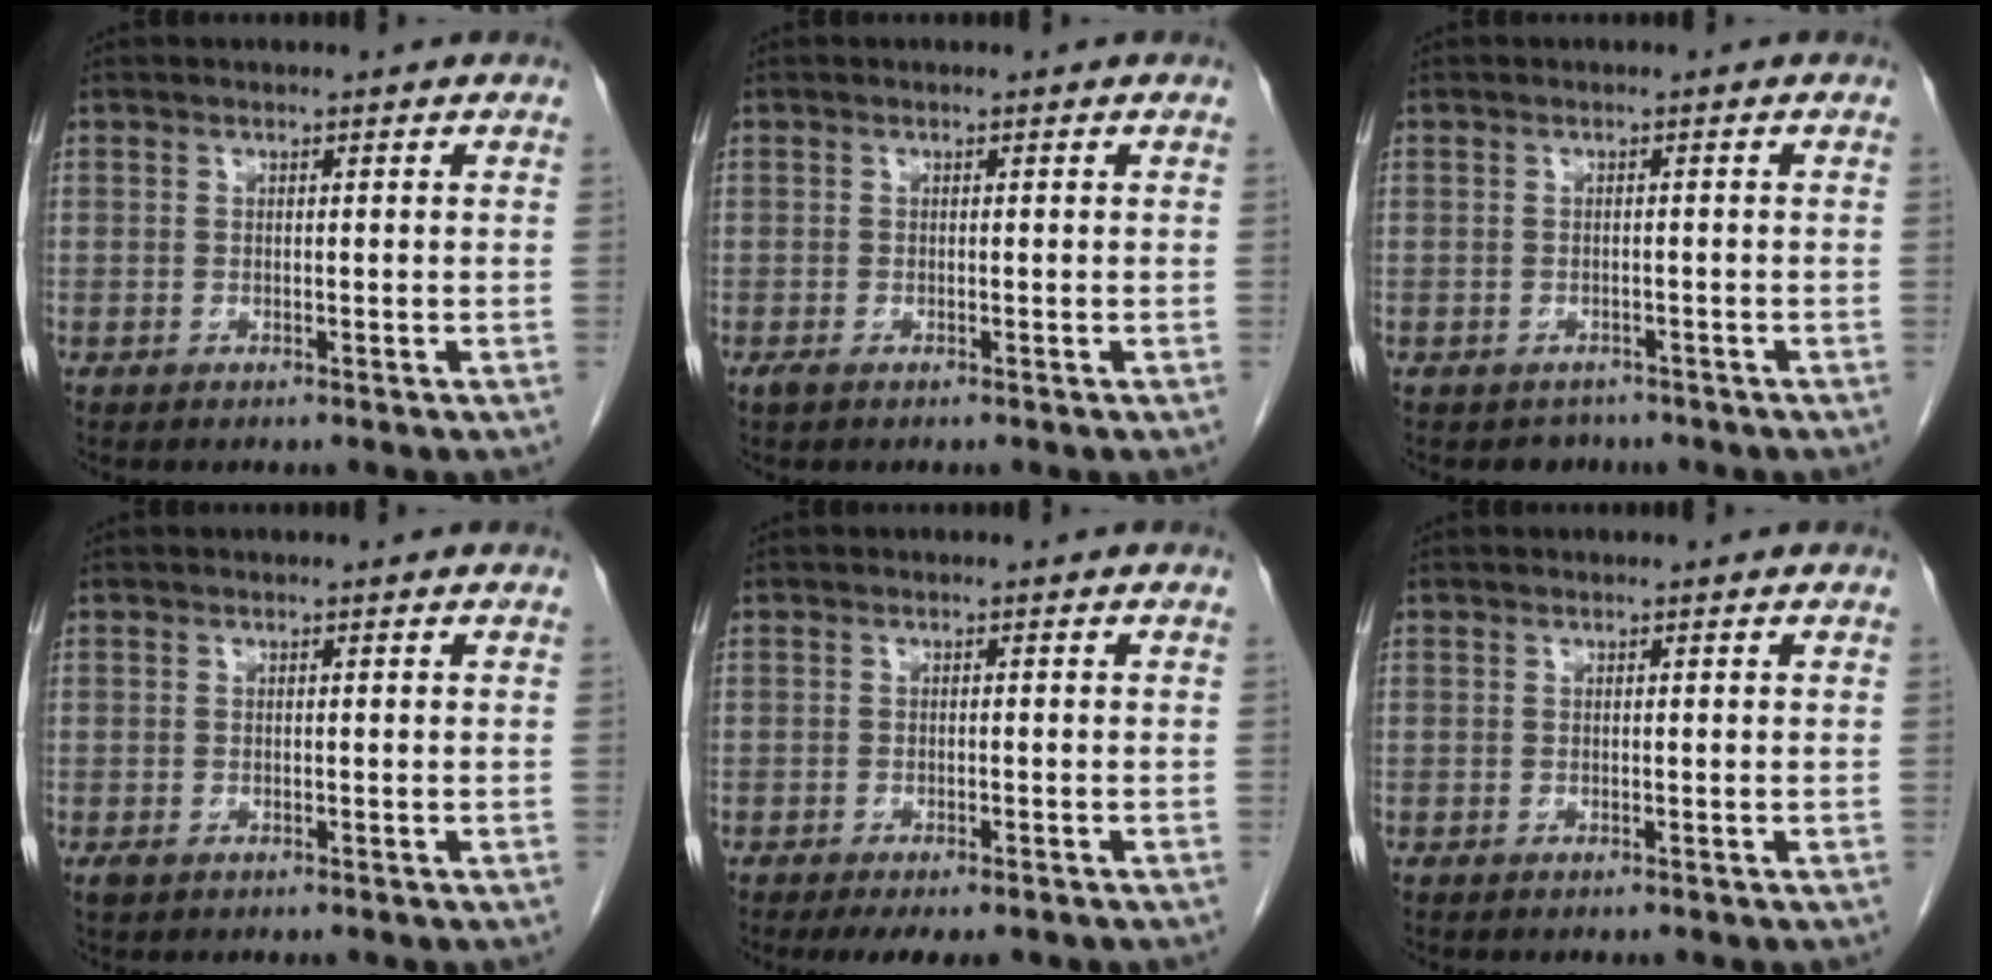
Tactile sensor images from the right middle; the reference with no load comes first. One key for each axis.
{"total": 0.8, "fx": -0.5, "fy": 0.3, "fz": 0.5, "tx": -0.013, "ty": -0.002, "tz": -0.006}
{"total": 2.1, "fx": -1.7, "fy": 1.3, "fz": -0.1, "tx": -0.009, "ty": 0.001, "tz": -0.025}
{"total": 0.9, "fx": -0.4, "fy": 0.6, "fz": 0.5, "tx": -0.012, "ty": 0.000, "tz": -0.004}
{"total": 5.9, "fx": -4.6, "fy": 1.7, "fz": 3.3, "tx": -0.043, "ty": -0.010, "tz": -0.064}
{"total": 0.0}